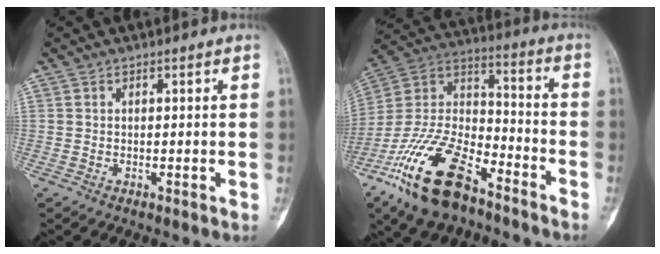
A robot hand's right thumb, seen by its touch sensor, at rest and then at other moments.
{"total": 21.8, "force": [-13.7, 9.6, 14.1], "torque": [-0.281, 0.058, -0.256]}